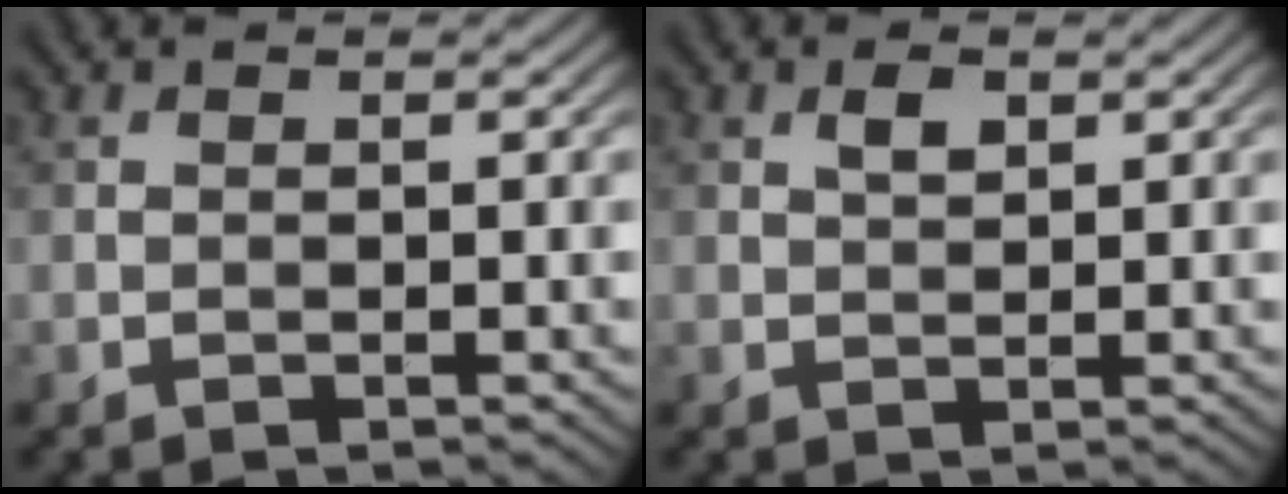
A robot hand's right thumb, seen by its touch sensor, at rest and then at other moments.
{"total": 1.8, "force": [0.8, 1.0, 1.3], "torque": [-0.025, 0.001, 0.016]}